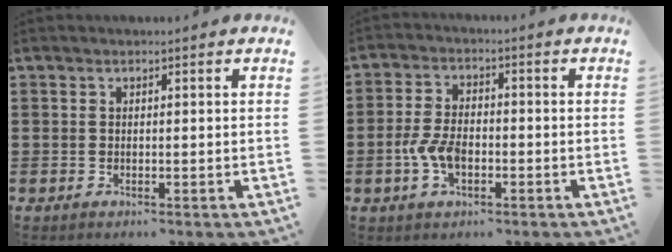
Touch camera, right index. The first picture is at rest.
{"total": 5.2, "force": [-1.7, 3.0, 3.9], "torque": [-0.097, 0.000, -0.036]}